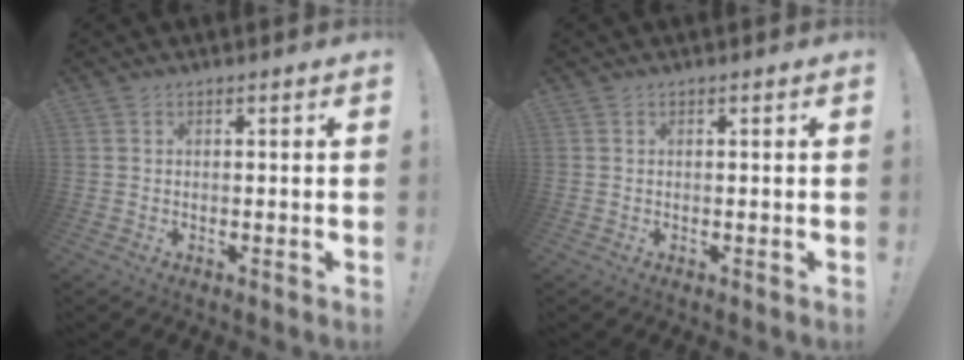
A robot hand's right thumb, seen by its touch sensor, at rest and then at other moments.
{"total": 0.0}